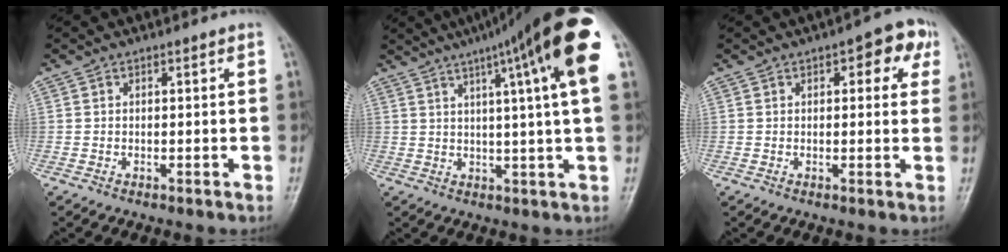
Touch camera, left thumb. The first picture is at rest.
{"total": 18.7, "force": [8.5, 1.1, 16.5], "torque": [-0.240, 0.005, 0.109]}
{"total": 6.7, "force": [2.8, 3.1, 5.2], "torque": [-0.030, 0.002, 0.023]}